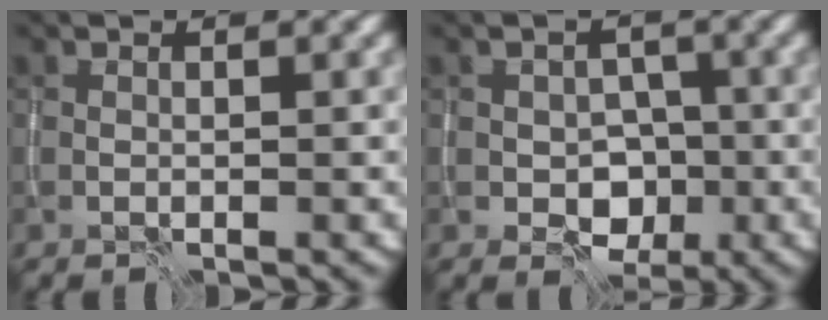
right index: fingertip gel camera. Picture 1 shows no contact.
{"total": 3.5, "force": [-1.0, 2.8, 1.9], "torque": [-0.020, -0.004, -0.016]}